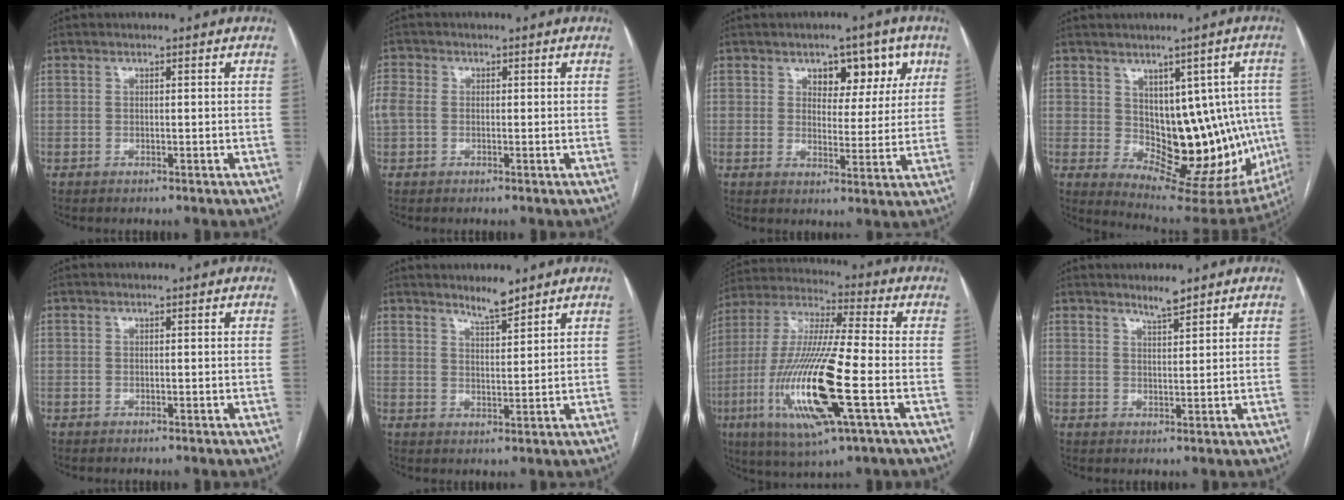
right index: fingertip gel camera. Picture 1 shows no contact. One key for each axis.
{"total": 4.0, "fx": -0.2, "fy": 3.1, "fz": 2.6, "tx": -0.084, "ty": 0.015, "tz": -0.003}
{"total": 7.6, "fx": 3.8, "fy": 4.6, "fz": 4.7, "tx": -0.045, "ty": 0.015, "tz": 0.054}
{"total": 15.3, "fx": -0.4, "fy": 8.7, "fz": 12.6, "tx": -0.143, "ty": 0.009, "tz": 0.020}
{"total": 0.0}
{"total": 3.8, "fx": 3.4, "fy": 0.3, "fz": 1.7, "tx": -0.035, "ty": -0.007, "tz": 0.061}
{"total": 20.2, "fx": -5.7, "fy": 1.8, "fz": 19.3, "tx": -0.417, "ty": -0.026, "tz": -0.105}
{"total": 2.7, "fx": 2.4, "fy": 0.1, "fz": 1.3, "tx": -0.027, "ty": -0.005, "tz": 0.043}